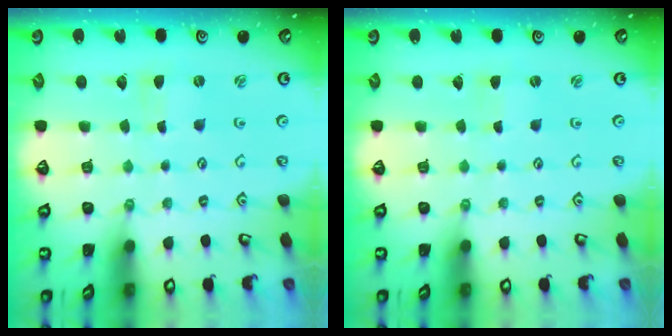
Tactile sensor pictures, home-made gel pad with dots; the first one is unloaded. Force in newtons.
{"total": 1.2, "press": 1.2, "slide": 0.2}